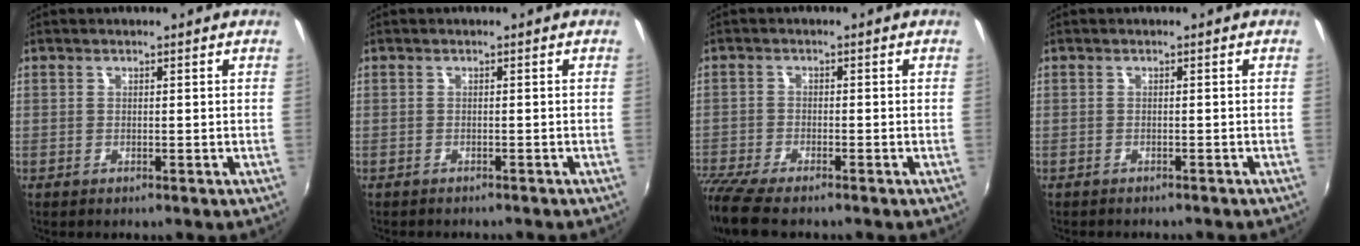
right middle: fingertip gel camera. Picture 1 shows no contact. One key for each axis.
{"total": 2.5, "fx": -2.3, "fy": 0.5, "fz": 0.8, "tx": -0.020, "ty": -0.010, "tz": -0.033}
{"total": 9.0, "fx": -7.6, "fy": 1.7, "fz": 4.6, "tx": -0.123, "ty": -0.040, "tz": -0.140}
{"total": 2.8, "fx": -2.6, "fy": 0.7, "fz": 0.9, "tx": -0.022, "ty": -0.010, "tz": -0.036}